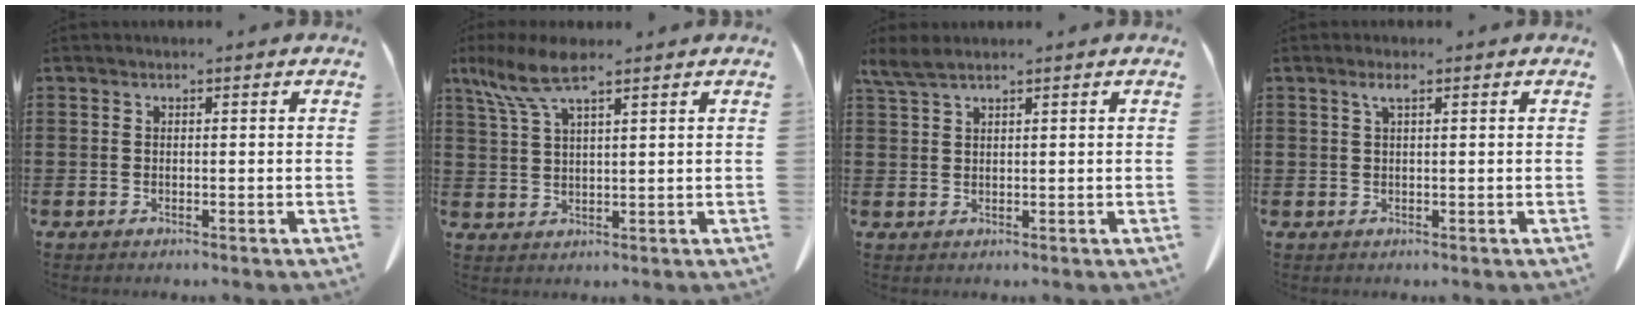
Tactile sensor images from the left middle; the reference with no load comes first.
{"total": 7.2, "force": [4.7, 1.7, 5.2], "torque": [-0.120, -0.005, 0.083]}
{"total": 2.8, "force": [2.0, 0.6, 1.9], "torque": [-0.042, 0.000, 0.038]}
{"total": 0.6, "force": [0.3, 0.1, 0.6], "torque": [-0.012, 0.000, 0.006]}